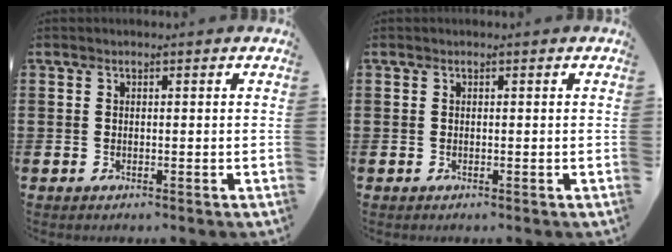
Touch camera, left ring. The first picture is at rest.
{"total": 0.0}